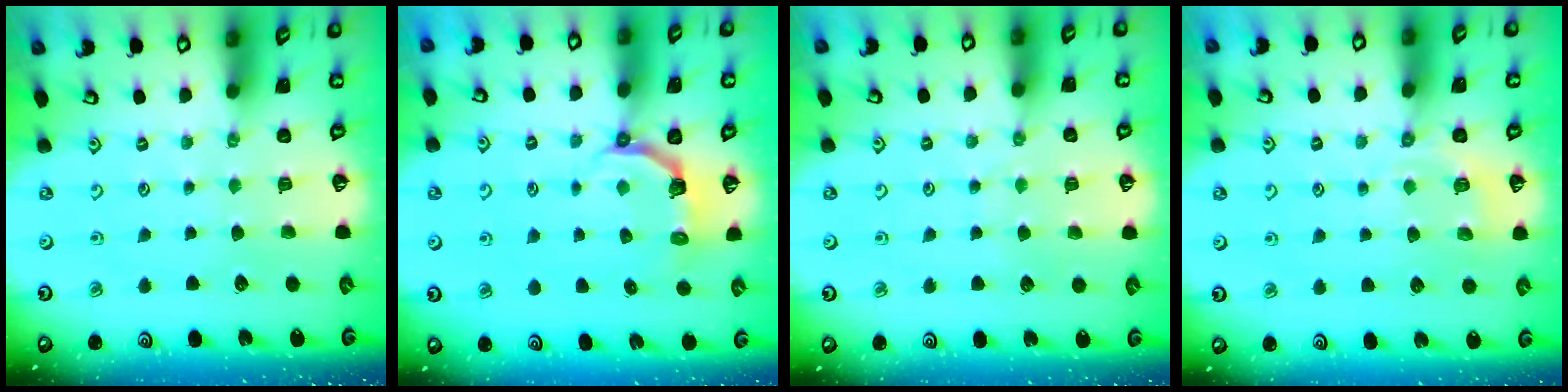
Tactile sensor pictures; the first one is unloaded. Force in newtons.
{"total": 4.5, "press": 2.7, "slide": 3.6}
{"total": 3.8, "press": 3.8, "slide": 0.5}
{"total": 6.1, "press": 6.0, "slide": 1.3}